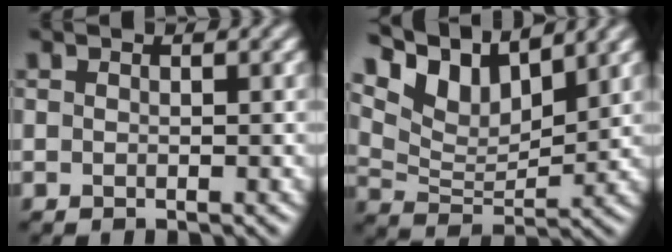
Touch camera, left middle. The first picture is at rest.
{"total": 7.9, "force": [5.7, 2.9, 4.6], "torque": [-0.100, 0.013, 0.102]}